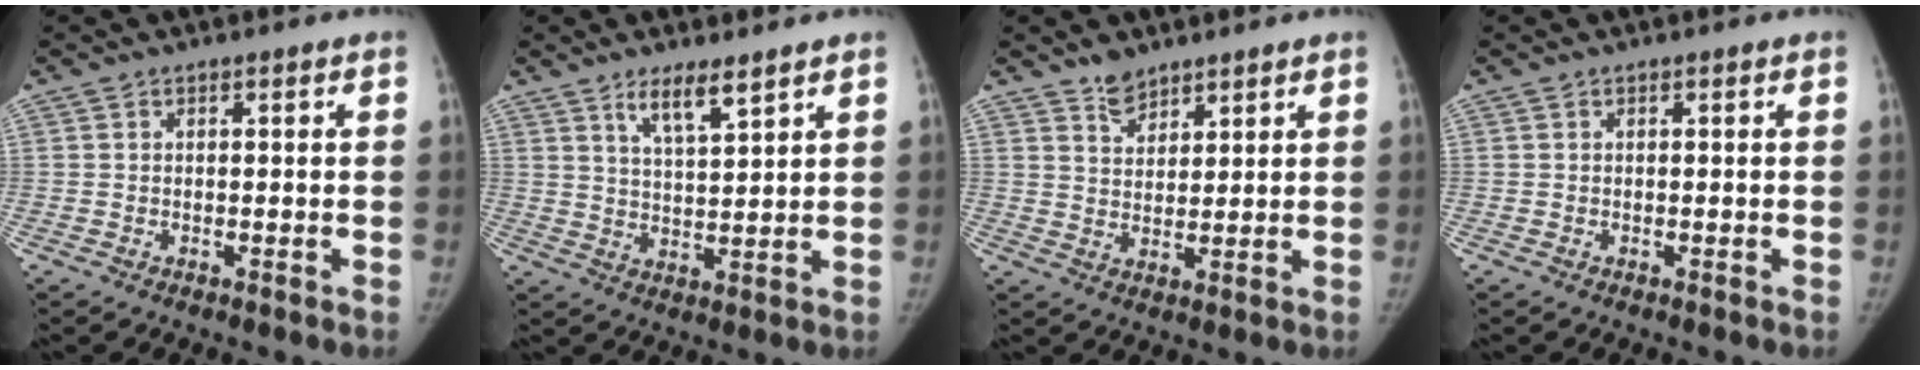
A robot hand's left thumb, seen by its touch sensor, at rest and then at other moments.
{"total": 6.2, "force": [4.3, 1.3, 4.3], "torque": [-0.071, -0.031, 0.081]}
{"total": 4.1, "force": [3.4, 2.0, 1.2], "torque": [0.000, -0.026, 0.064]}
{"total": 0.0}